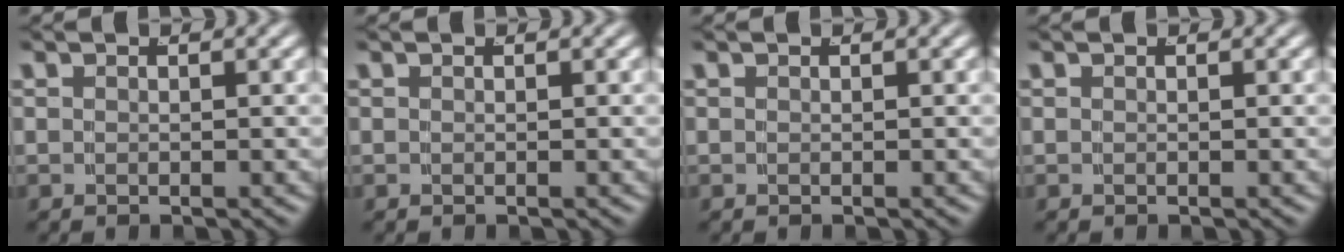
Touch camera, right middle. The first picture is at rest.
{"total": 0.0}
{"total": 0.0}
{"total": 0.0}